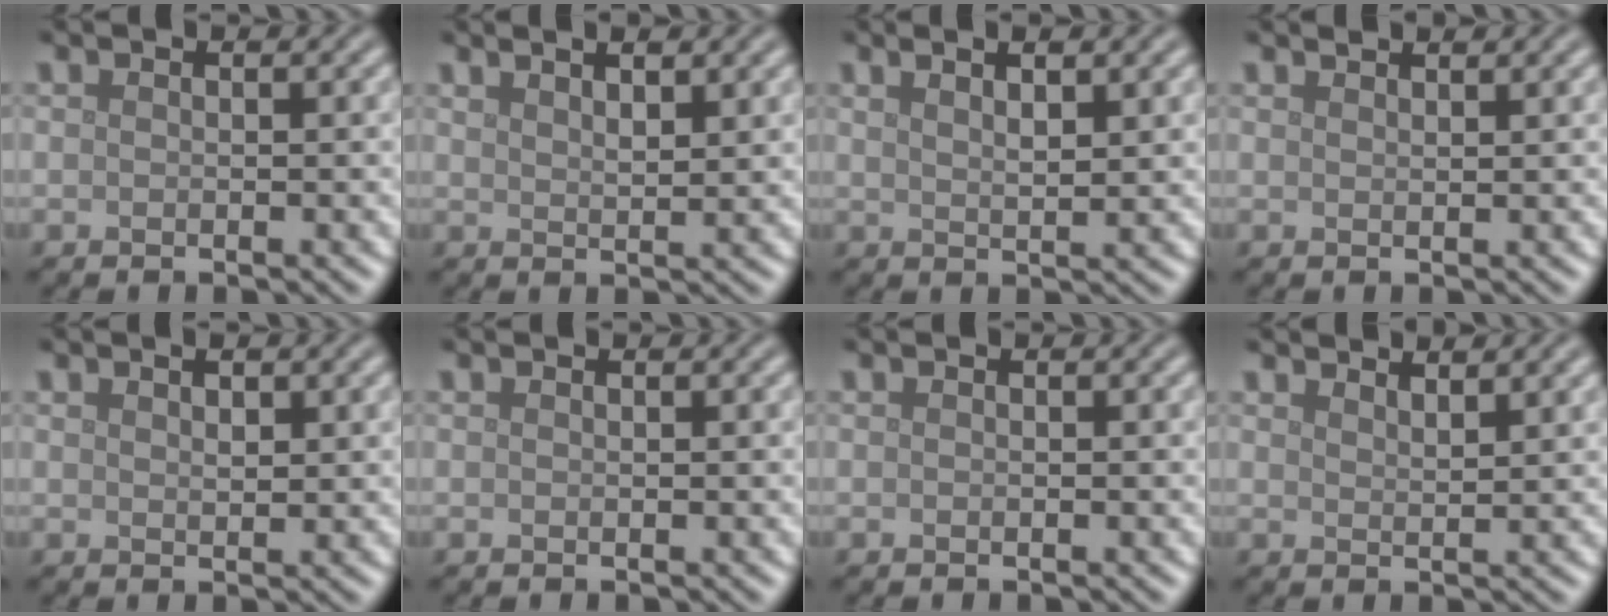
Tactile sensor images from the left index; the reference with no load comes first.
{"total": 3.2, "force": [2.3, 0.9, 2.1], "torque": [-0.012, 0.008, 0.023]}
{"total": 3.7, "force": [2.2, 1.1, 2.8], "torque": [-0.018, 0.007, 0.017]}
{"total": 1.2, "force": [1.1, 0.1, 0.4], "torque": [-0.001, 0.000, 0.013]}
{"total": 1.6, "force": [0.9, 0.5, 1.2], "torque": [-0.019, 0.000, 0.018]}
{"total": 0.0}
{"total": 0.0}
{"total": 2.9, "force": [2.6, 0.6, 1.0], "torque": [-0.004, 0.010, 0.031]}